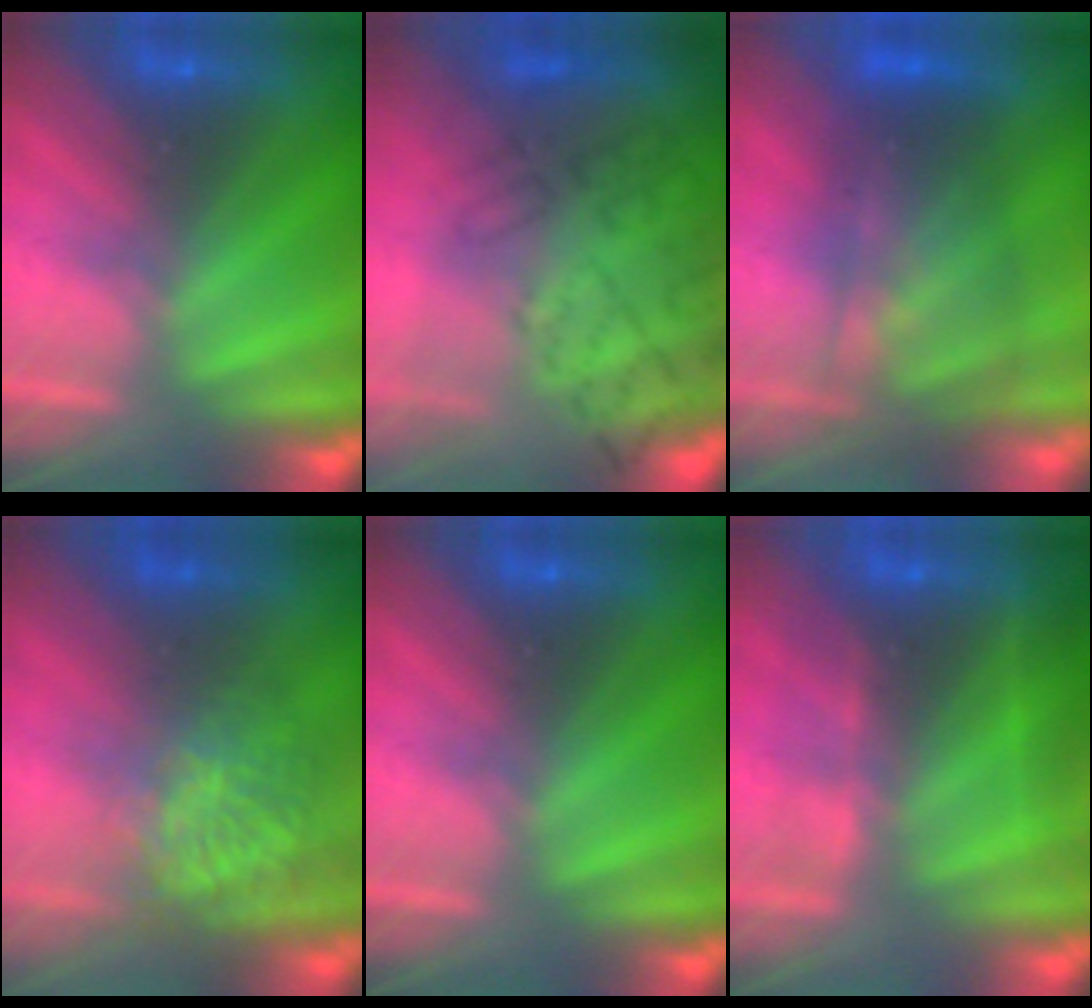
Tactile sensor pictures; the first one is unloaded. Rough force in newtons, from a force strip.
{"total": 11.2}
{"total": 7.3}
{"total": 3.7}
{"total": 0.0}
{"total": 3.5}